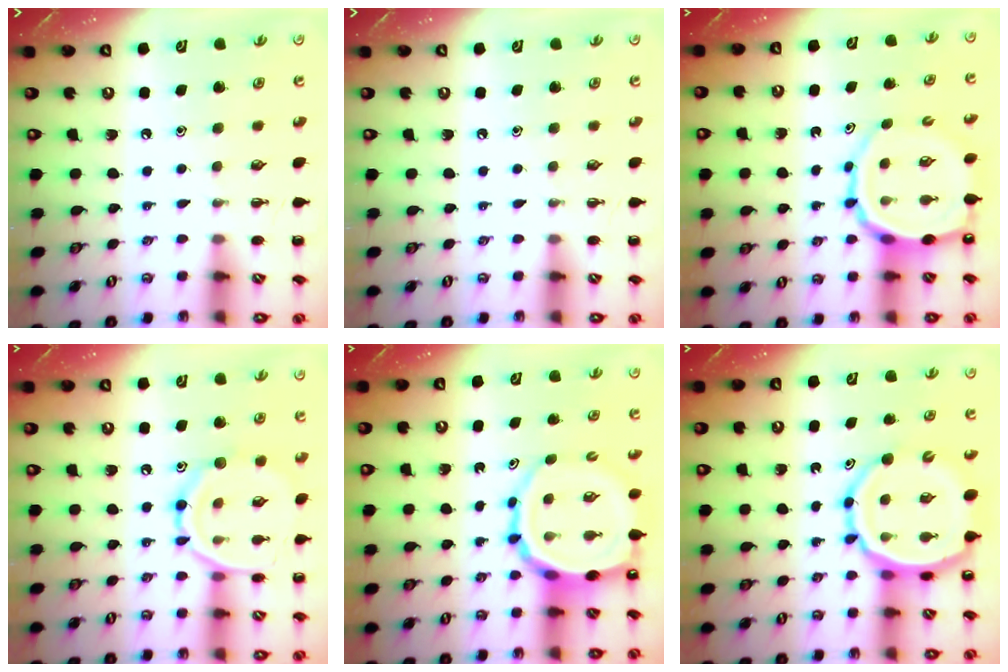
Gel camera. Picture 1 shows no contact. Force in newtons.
{"total": 0.0}
{"total": 11.1, "press": 10.7, "slide": 3.0}
{"total": 12.8, "press": 12.8, "slide": 0.5}
{"total": 12.8, "press": 12.3, "slide": 3.5}
{"total": 13.6, "press": 13.0, "slide": 3.9}